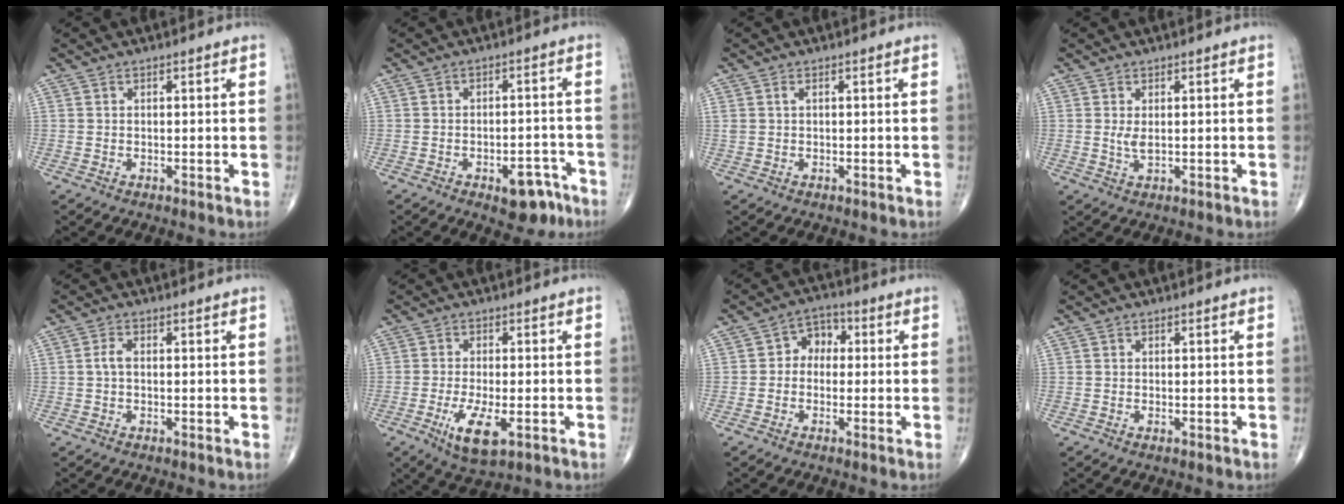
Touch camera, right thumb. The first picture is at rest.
{"total": 7.1, "force": [-4.1, 3.6, 4.5], "torque": [-0.036, 0.030, -0.051]}
{"total": 1.0, "force": [0.4, 0.5, 0.8], "torque": [-0.024, 0.009, 0.013]}
{"total": 2.0, "force": [0.3, 0.7, 1.8], "torque": [-0.039, -0.006, 0.010]}
{"total": 1.9, "force": [-0.1, 1.0, 1.6], "torque": [-0.032, 0.002, -0.005]}
{"total": 7.9, "force": [-2.9, 2.9, 6.8], "torque": [-0.128, -0.012, -0.046]}
{"total": 5.2, "force": [0.0, 4.2, 3.1], "torque": [-0.020, 0.023, -0.014]}
{"total": 0.5, "force": [-0.2, 0.2, 0.4], "torque": [-0.008, 0.000, -0.004]}